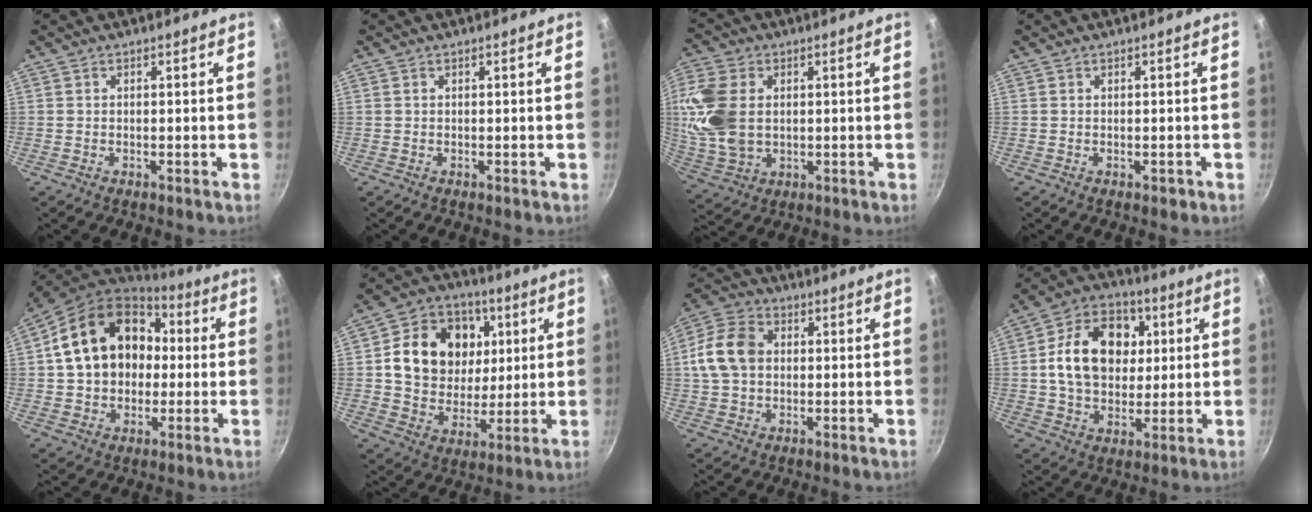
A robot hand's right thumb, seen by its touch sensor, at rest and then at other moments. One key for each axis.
{"total": 0.0}
{"total": 13.1, "fx": 1.7, "fy": 9.1, "fz": 9.3, "tx": -0.185, "ty": -0.007, "tz": 0.039}
{"total": 1.0, "fx": -0.5, "fy": 0.5, "fz": 0.7, "tx": -0.009, "ty": 0.003, "tz": -0.005}
{"total": 19.4, "fx": 2.7, "fy": 15.1, "fz": 11.9, "tx": -0.186, "ty": 0.036, "tz": 0.045}
{"total": 18.7, "fx": 4.1, "fy": 15.2, "fz": 10.1, "tx": -0.149, "ty": 0.002, "tz": 0.070}
{"total": 11.2, "fx": 1.0, "fy": 8.4, "fz": 7.3, "tx": -0.122, "ty": 0.019, "tz": 0.006}
{"total": 17.7, "fx": 3.0, "fy": 13.3, "fz": 11.4, "tx": -0.154, "ty": 0.013, "tz": 0.042}